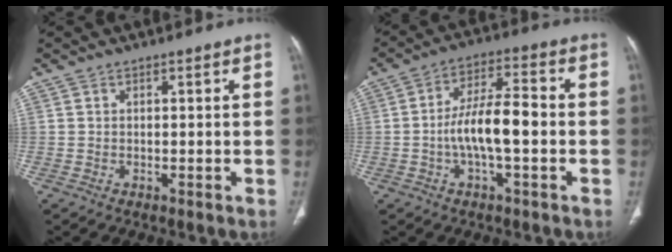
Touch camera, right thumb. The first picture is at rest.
{"total": 10.2, "force": [-1.7, 3.2, 9.5], "torque": [-0.177, 0.030, -0.033]}